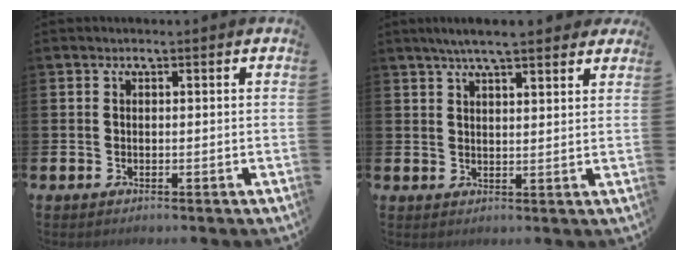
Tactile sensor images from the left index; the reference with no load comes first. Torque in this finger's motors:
{"motor_torque": [1.05, -1.09, 0.57, 0.18]}